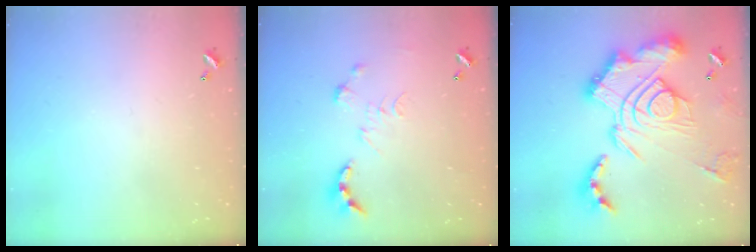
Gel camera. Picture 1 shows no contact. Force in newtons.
{"total": 0.0}
{"total": 4.2, "press": 3.4, "slide": 2.5}